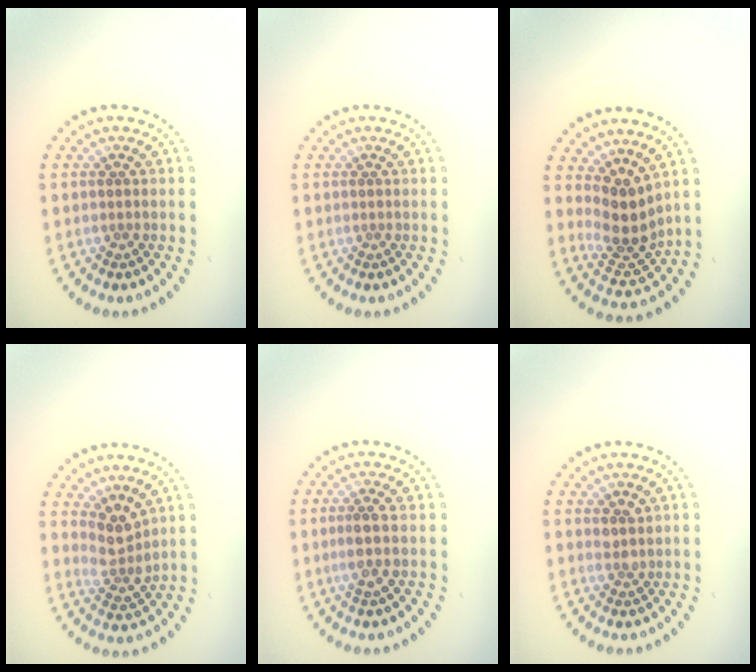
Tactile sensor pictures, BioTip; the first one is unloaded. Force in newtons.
{"total": 0.0}
{"total": 3.7, "press": 2.8, "slide": 2.3}
{"total": 2.7, "press": 2.0, "slide": 1.8}
{"total": 2.0, "press": 1.8, "slide": 0.9}
{"total": 1.5, "press": 1.3, "slide": 0.9}